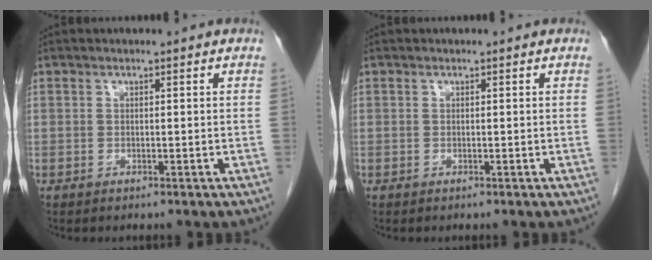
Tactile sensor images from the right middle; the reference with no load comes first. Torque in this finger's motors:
{"motor_torque": [-0.09, -0.09, -0.02, -0.01]}